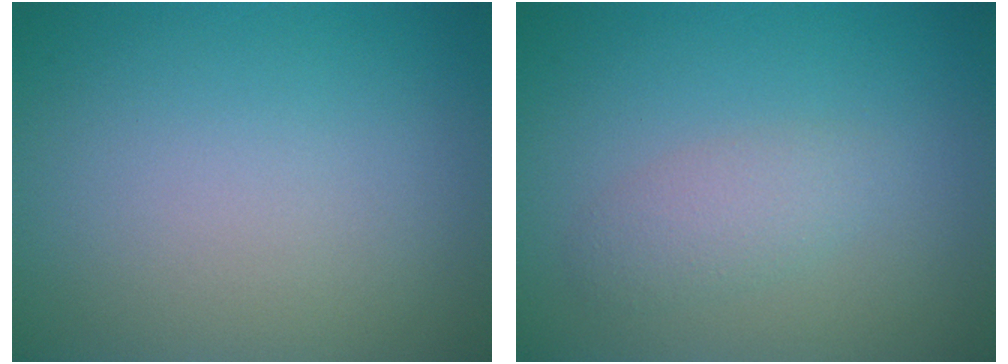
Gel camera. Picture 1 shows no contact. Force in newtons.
{"total": 1.9, "press": 1.9, "slide": 0.1}